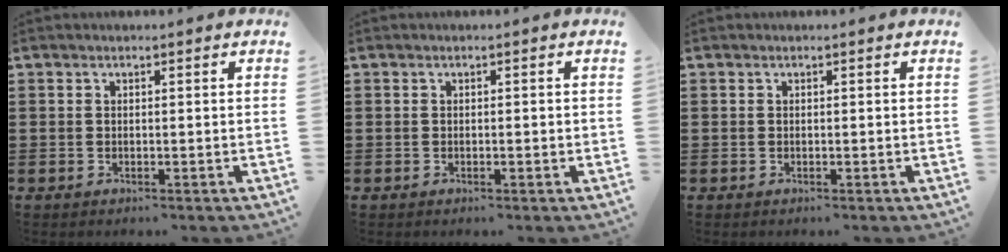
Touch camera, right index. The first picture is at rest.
{"total": 0.5, "force": [-0.1, 0.1, 0.5], "torque": [-0.010, -0.002, -0.002]}
{"total": 0.0}